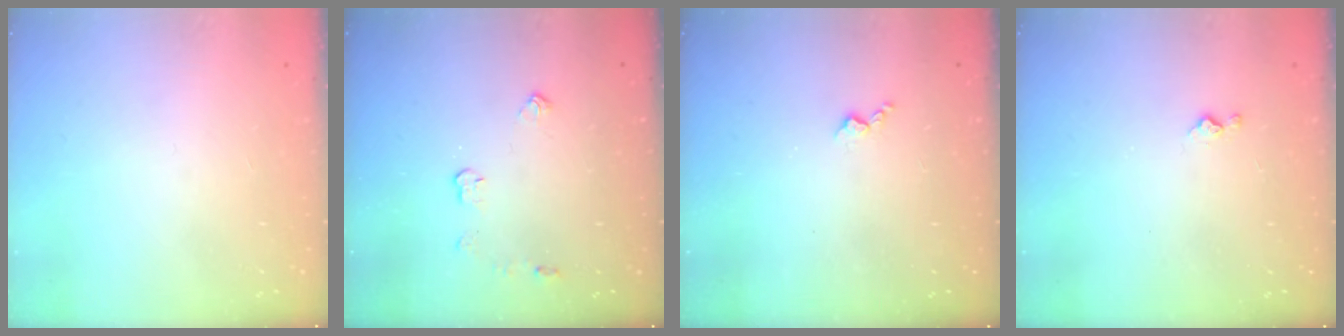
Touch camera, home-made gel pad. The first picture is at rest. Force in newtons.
{"total": 4.2, "press": 4.2, "slide": 0.6}
{"total": 3.3, "press": 3.2, "slide": 0.6}
{"total": 2.9, "press": 2.9, "slide": 0.5}